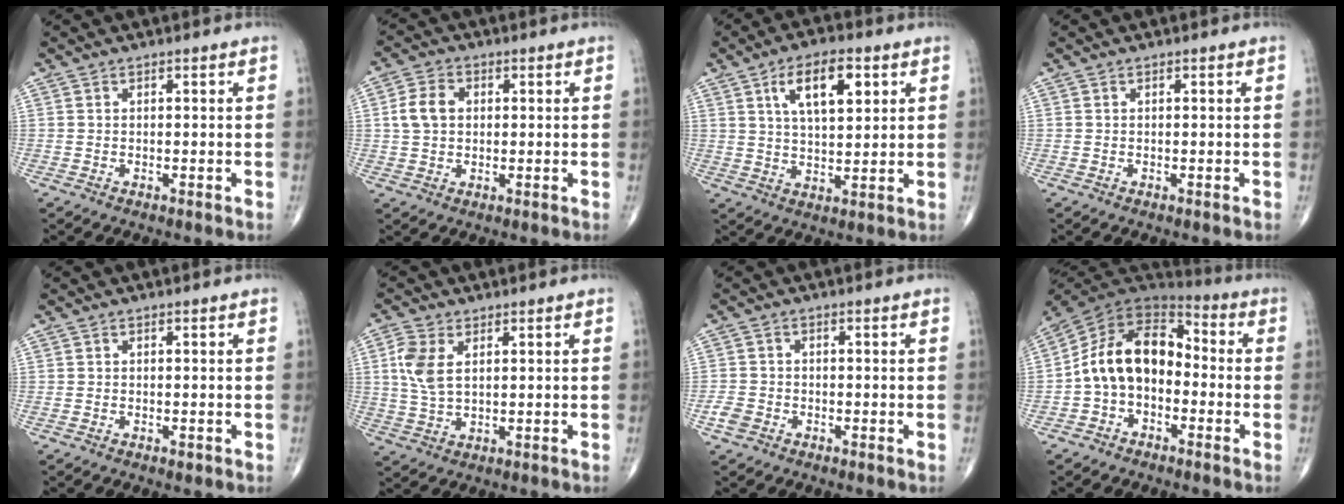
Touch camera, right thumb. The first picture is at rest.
{"total": 5.9, "force": [0.8, 4.4, 3.8], "torque": [-0.070, 0.008, 0.012]}
{"total": 10.6, "force": [4.3, 4.7, 8.5], "torque": [-0.123, -0.012, 0.075]}
{"total": 0.0}
{"total": 1.0, "force": [-0.4, 0.6, 0.7], "torque": [-0.011, -0.002, -0.006]}
{"total": 6.9, "force": [1.9, 3.9, 5.3], "torque": [-0.116, 0.000, 0.042]}
{"total": 2.9, "force": [-1.6, 2.1, 1.2], "torque": [-0.022, 0.005, -0.032]}
{"total": 14.2, "force": [-2.1, 9.9, 10.0], "torque": [-0.154, 0.055, -0.051]}